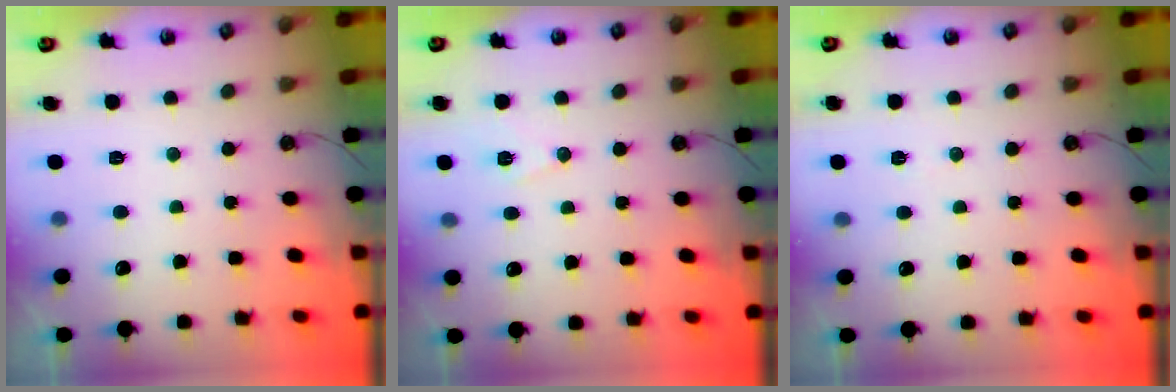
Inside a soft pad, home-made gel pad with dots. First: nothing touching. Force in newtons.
{"total": 6.9, "press": 5.8, "slide": 3.7}
{"total": 3.9, "press": 2.3, "slide": 3.2}